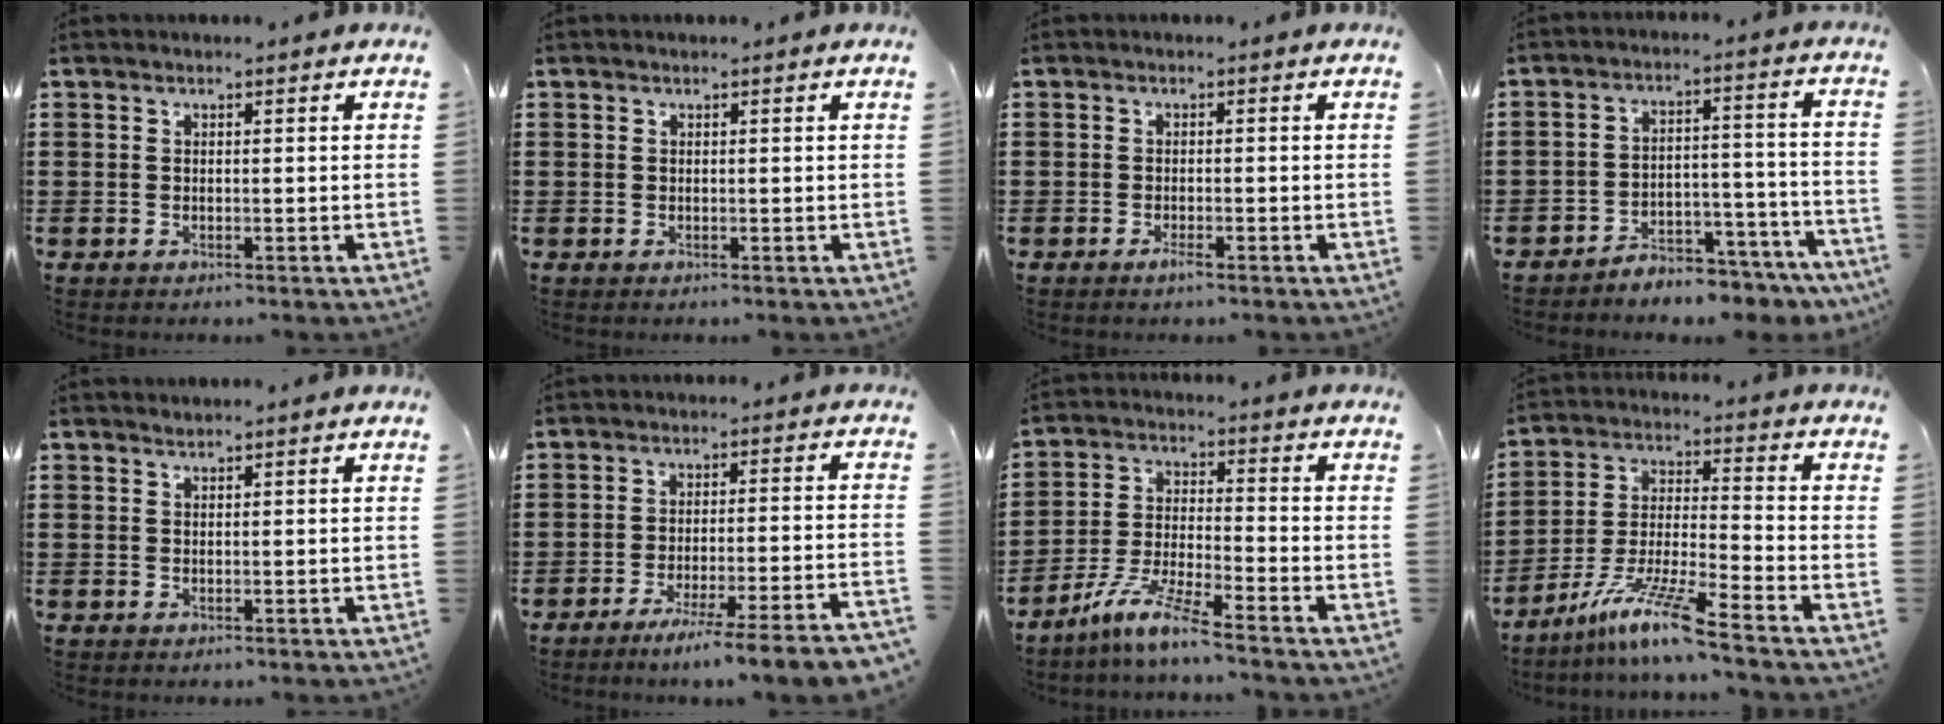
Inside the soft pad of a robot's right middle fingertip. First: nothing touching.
{"total": 0.0}
{"total": 1.2, "force": [-0.8, 0.2, 0.9], "torque": [-0.018, -0.004, -0.013]}
{"total": 5.0, "force": [-4.9, 0.7, 0.5], "torque": [-0.010, 0.013, -0.099]}
{"total": 0.6, "force": [0.6, 0.1, -0.1], "torque": [0.000, -0.001, 0.011]}
{"total": 6.3, "force": [-5.2, -0.9, 3.4], "torque": [-0.048, -0.015, -0.095]}
{"total": 7.7, "force": [-6.3, -0.1, 4.4], "torque": [-0.102, -0.015, -0.128]}
{"total": 9.9, "force": [-7.6, 0.1, 6.4], "torque": [-0.138, -0.011, -0.153]}